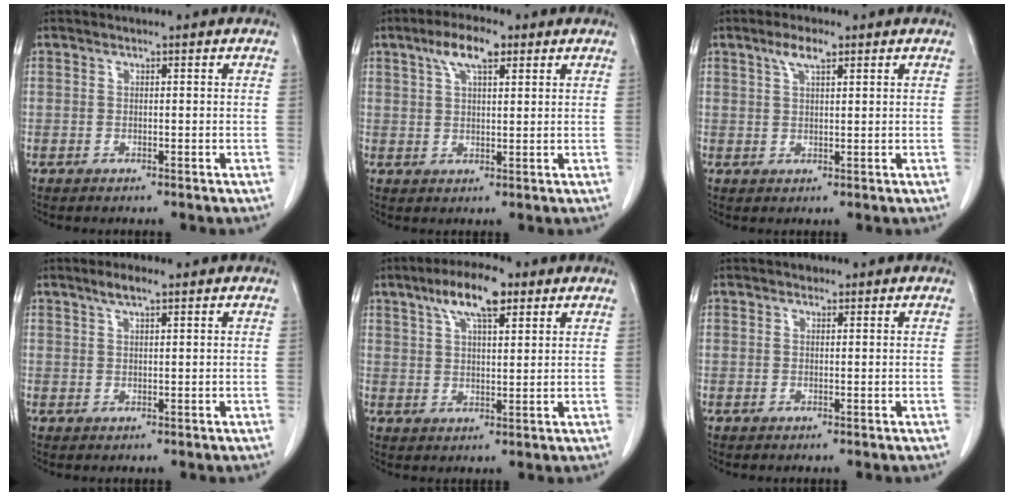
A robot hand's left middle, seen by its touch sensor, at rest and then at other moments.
{"total": 6.0, "force": [3.3, 1.8, 4.6], "torque": [-0.091, 0.014, 0.058]}
{"total": 3.3, "force": [2.0, 0.9, 2.5], "torque": [-0.053, 0.008, 0.039]}
{"total": 2.6, "force": [1.7, 0.4, 1.8], "torque": [-0.040, 0.006, 0.032]}
{"total": 8.4, "force": [4.9, 2.4, 6.4], "torque": [-0.118, 0.017, 0.083]}
{"total": 0.7, "force": [0.5, 0.5, 0.2], "torque": [-0.004, 0.002, 0.004]}